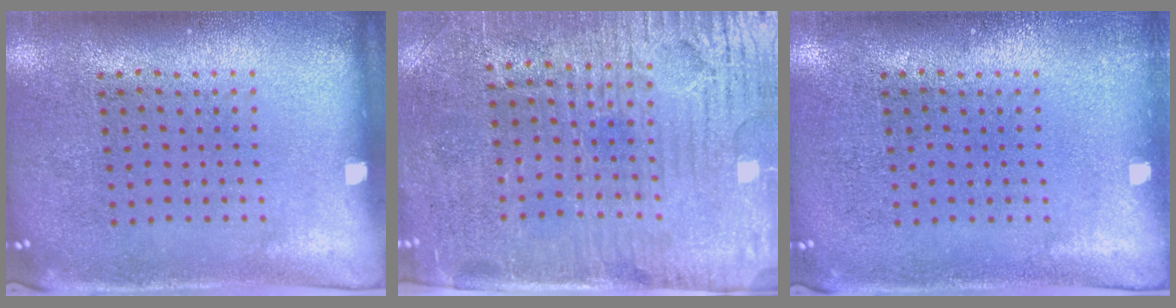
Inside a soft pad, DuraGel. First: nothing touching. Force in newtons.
{"total": 3.9, "press": 3.5, "slide": 1.5}
{"total": 0.6, "press": 0.6, "slide": 0.1}